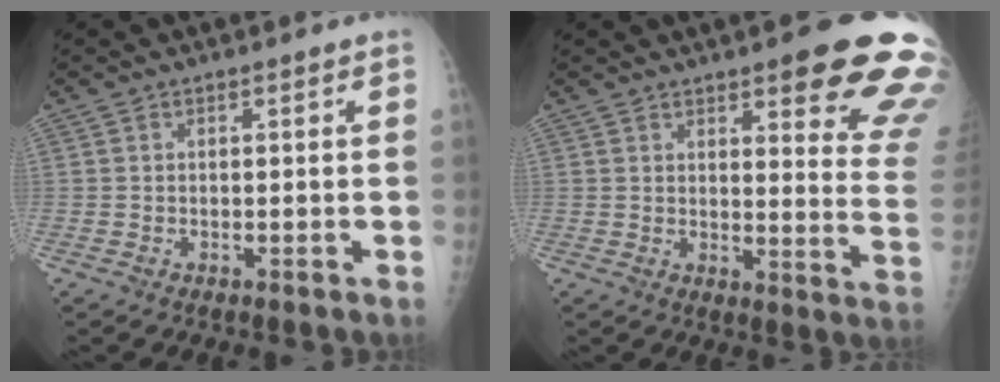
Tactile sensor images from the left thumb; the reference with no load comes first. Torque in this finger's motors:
{"motor_torque": [3.85, 1.16, 1.48, -1.29, 0.29]}